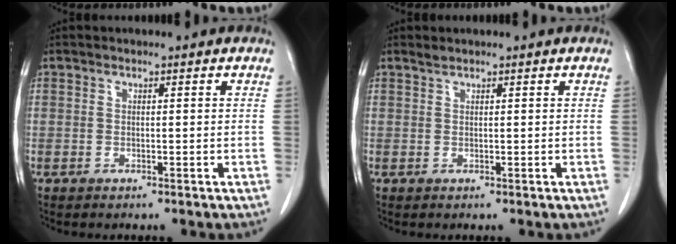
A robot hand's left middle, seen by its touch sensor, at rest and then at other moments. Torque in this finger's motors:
{"motor_torque": [0.17, -0.14, -0.04, 0.00]}